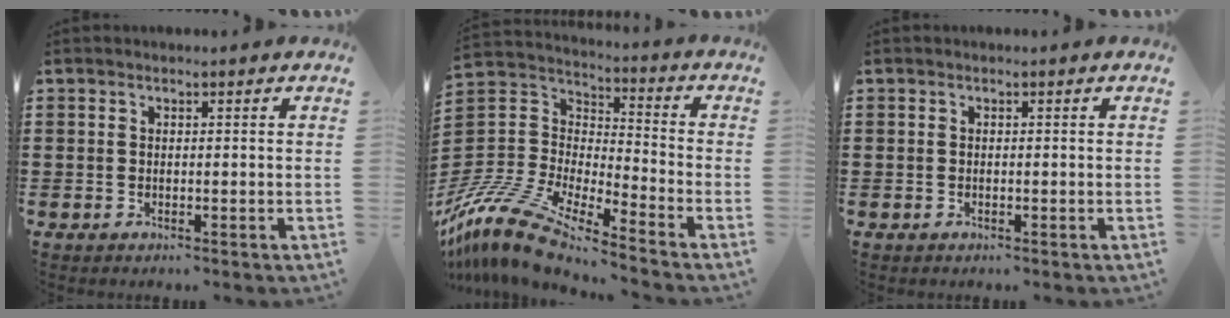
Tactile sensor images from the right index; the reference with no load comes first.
{"total": 12.5, "force": [-11.2, 1.7, 5.2], "torque": [-0.140, 0.010, -0.234]}
{"total": 0.0}